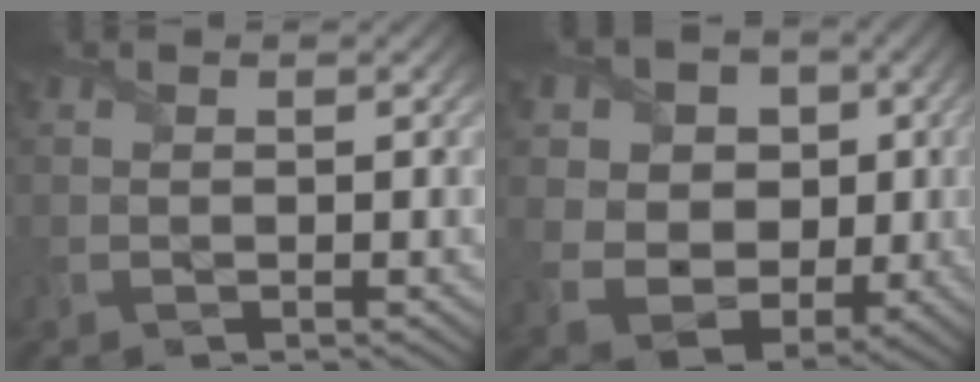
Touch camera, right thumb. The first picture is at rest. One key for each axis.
{"total": 11.6, "fx": 2.3, "fy": 9.6, "fz": 6.0, "tx": -0.160, "ty": 0.016, "tz": 0.032}